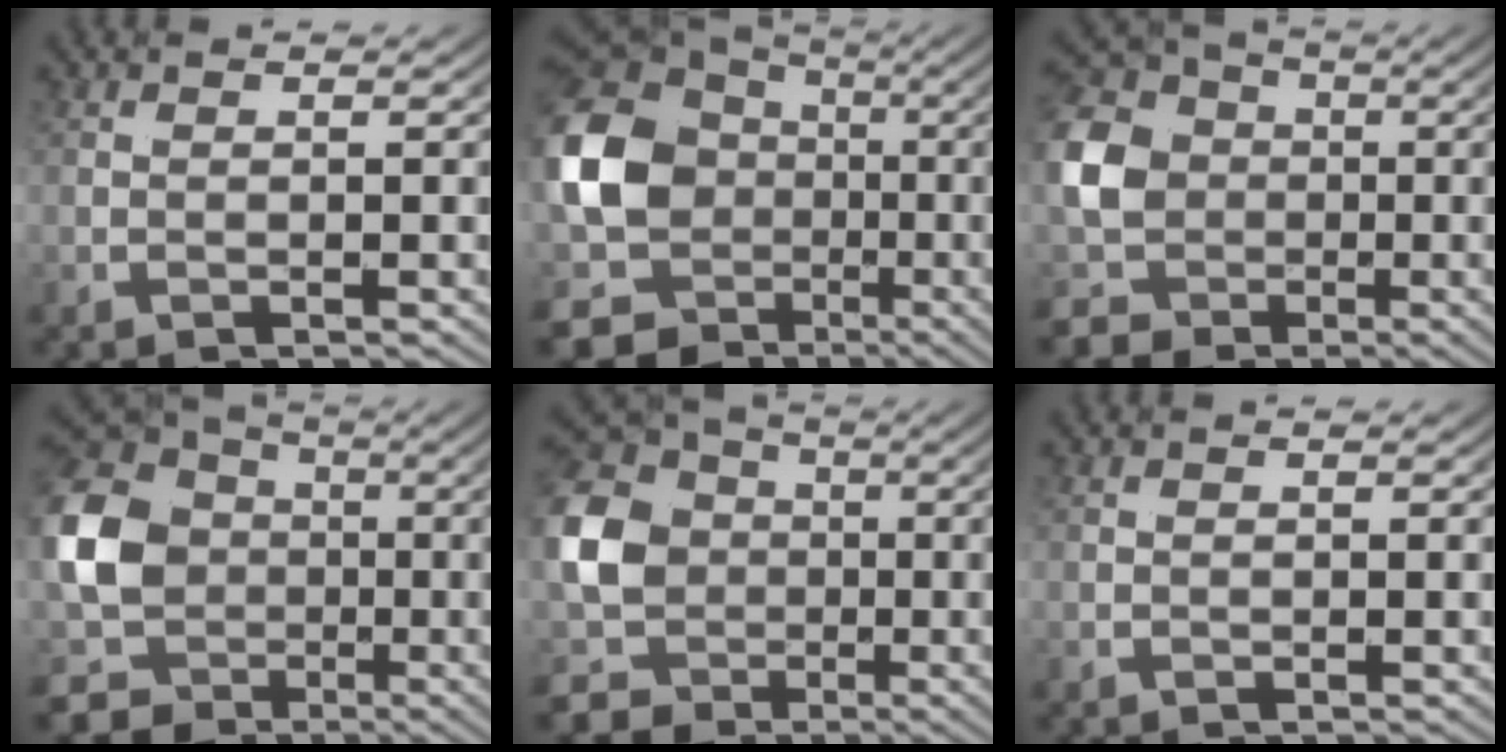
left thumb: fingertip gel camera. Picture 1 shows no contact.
{"total": 10.1, "force": [-0.3, 6.4, 7.8], "torque": [-0.165, -0.017, 0.002]}
{"total": 11.9, "force": [1.9, 8.7, 7.9], "torque": [-0.161, -0.017, 0.022]}
{"total": 10.2, "force": [0.7, 6.8, 7.6], "torque": [-0.182, -0.026, 0.019]}
{"total": 11.0, "force": [1.2, 7.8, 7.7], "torque": [-0.180, -0.026, 0.020]}
{"total": 0.0}